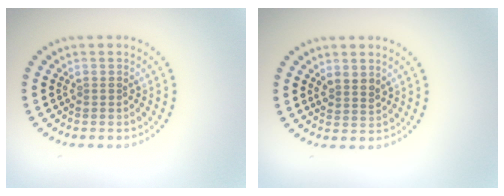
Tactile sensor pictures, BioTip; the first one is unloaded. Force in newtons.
{"total": 1.5, "press": 1.3, "slide": 0.7}